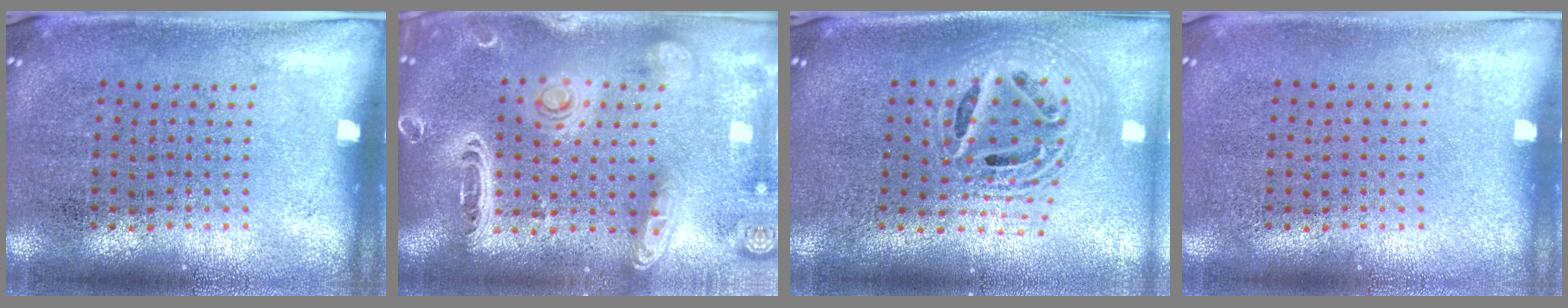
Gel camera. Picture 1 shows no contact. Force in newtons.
{"total": 3.3, "press": 2.7, "slide": 1.9}
{"total": 2.3, "press": 1.8, "slide": 1.6}
{"total": 0.0}